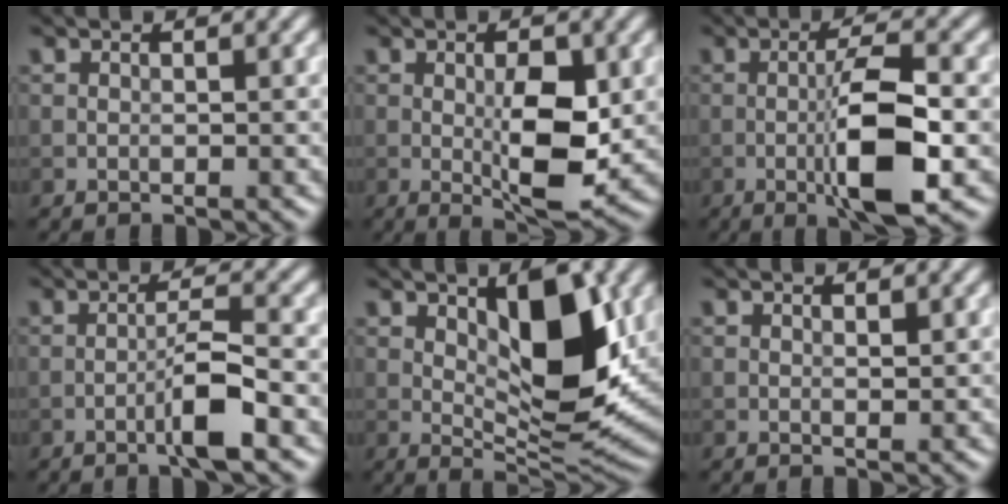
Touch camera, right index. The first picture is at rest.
{"total": 5.8, "force": [-0.3, 2.1, 5.4], "torque": [-0.089, -0.009, 0.000]}
{"total": 7.4, "force": [-1.7, 1.6, 7.0], "torque": [-0.119, 0.003, -0.032]}
{"total": 3.5, "force": [-1.6, 0.1, 3.2], "torque": [-0.055, 0.011, -0.036]}
{"total": 8.9, "force": [1.8, 3.6, 7.9], "torque": [-0.121, -0.007, 0.033]}
{"total": 0.5, "force": [0.3, 0.1, 0.4], "torque": [-0.006, -0.003, 0.005]}